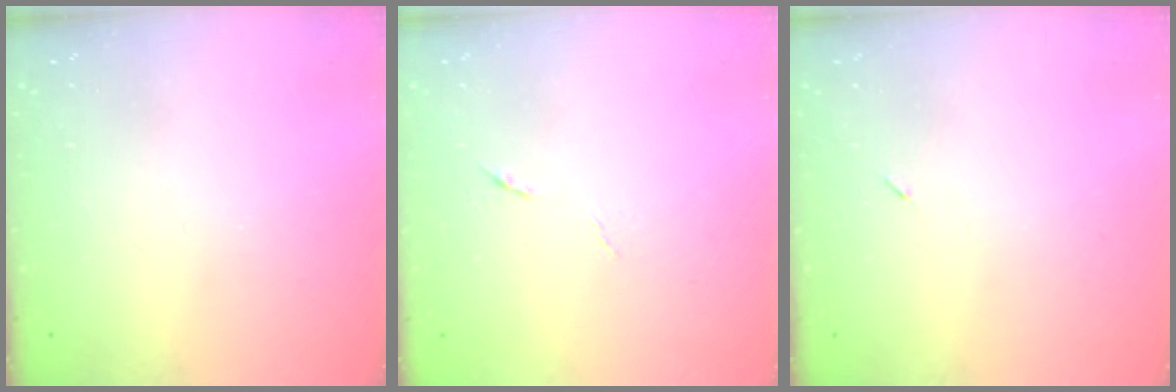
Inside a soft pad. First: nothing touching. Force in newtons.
{"total": 4.4, "press": 4.2, "slide": 1.3}
{"total": 2.6, "press": 2.3, "slide": 1.2}